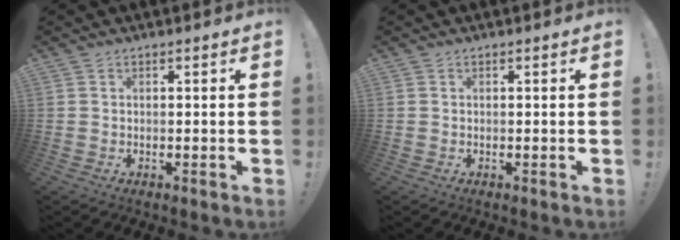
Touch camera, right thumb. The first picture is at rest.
{"total": 0.0}